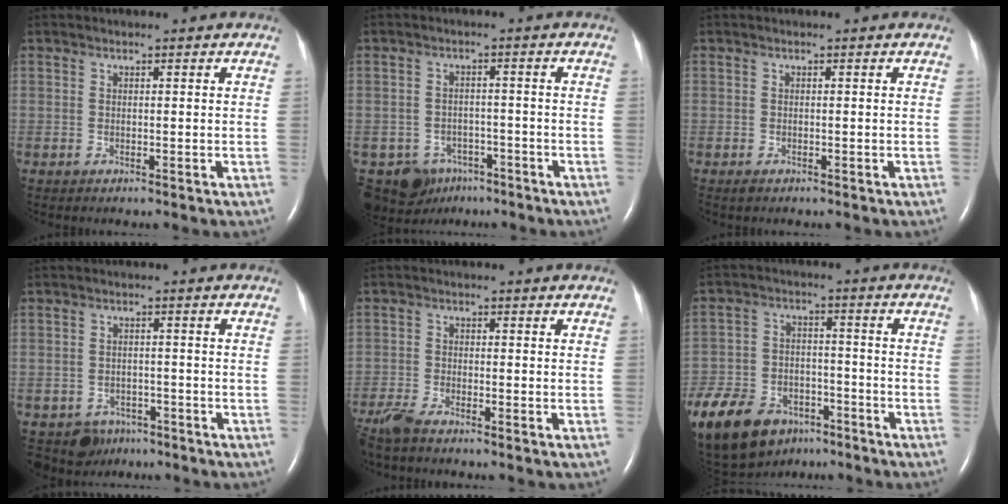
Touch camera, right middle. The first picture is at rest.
{"total": 7.5, "force": [-4.8, 5.8, 0.7], "torque": [-0.019, 0.014, -0.064]}
{"total": 0.6, "force": [-0.4, 0.3, 0.2], "torque": [-0.009, -0.002, -0.006]}
{"total": 4.7, "force": [-3.3, 3.4, 0.0], "torque": [0.002, 0.007, -0.046]}
{"total": 4.0, "force": [-3.5, 0.4, 1.9], "torque": [-0.047, -0.016, -0.071]}
{"total": 24.2, "force": [-15.4, 14.5, 11.7], "torque": [-0.330, -0.025, -0.248]}